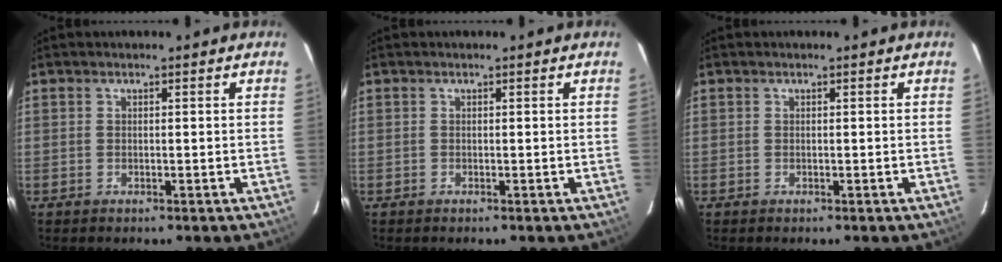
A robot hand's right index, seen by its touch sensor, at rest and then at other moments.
{"total": 0.0}
{"total": 0.0}